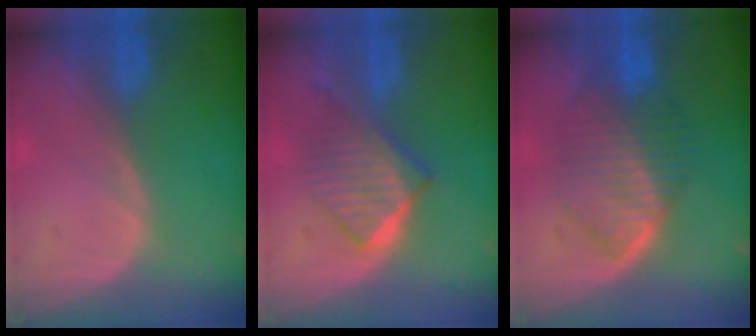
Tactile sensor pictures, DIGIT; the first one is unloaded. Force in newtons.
{"total": 6.6, "press": 6.2, "slide": 2.4}
{"total": 7.3, "press": 7.3, "slide": 0.2}